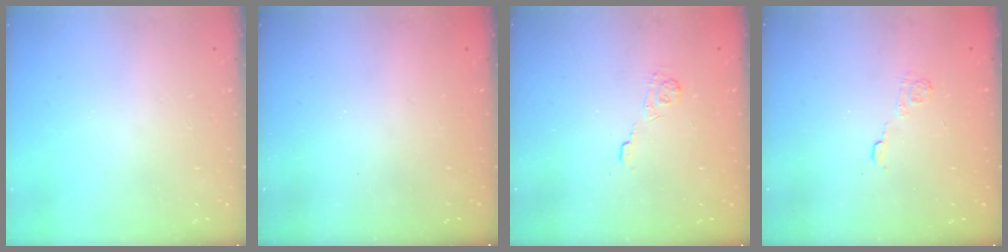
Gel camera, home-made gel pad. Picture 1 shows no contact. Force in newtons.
{"total": 1.8, "press": 1.6, "slide": 0.7}
{"total": 3.6, "press": 3.2, "slide": 1.5}
{"total": 2.9, "press": 2.4, "slide": 1.5}